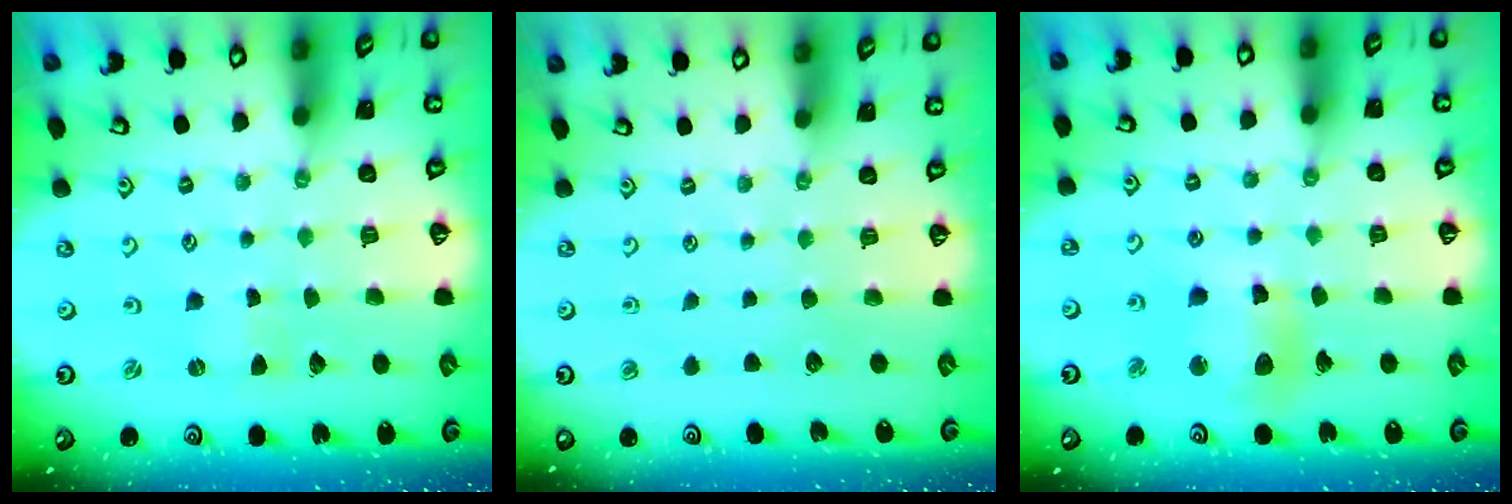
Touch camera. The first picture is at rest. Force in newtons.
{"total": 0.0}
{"total": 10.0, "press": 9.5, "slide": 3.2}